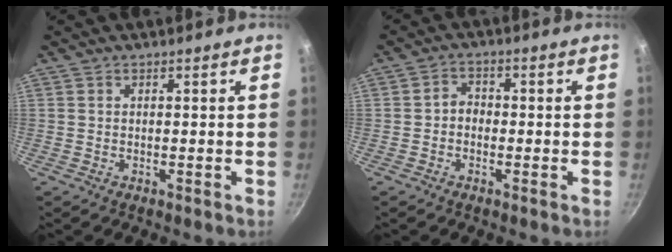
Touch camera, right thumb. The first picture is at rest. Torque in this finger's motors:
{"motor_torque": [-0.40, 0.30, 0.00, 0.13, 0.00]}